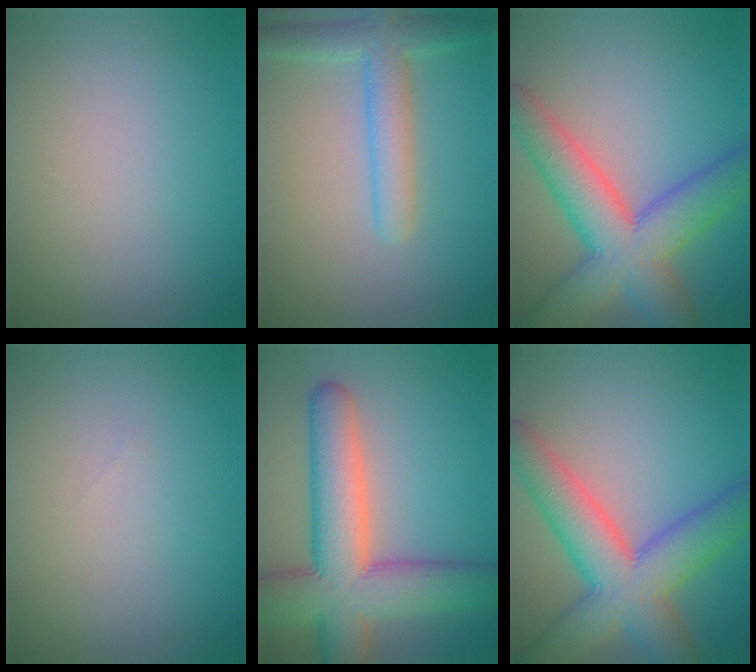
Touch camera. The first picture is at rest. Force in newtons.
{"total": 4.0, "press": 4.0, "slide": 0.2}
{"total": 9.2, "press": 9.2, "slide": 0.2}
{"total": 0.0}
{"total": 10.5, "press": 10.5, "slide": 0.3}
{"total": 9.2, "press": 9.2, "slide": 0.2}